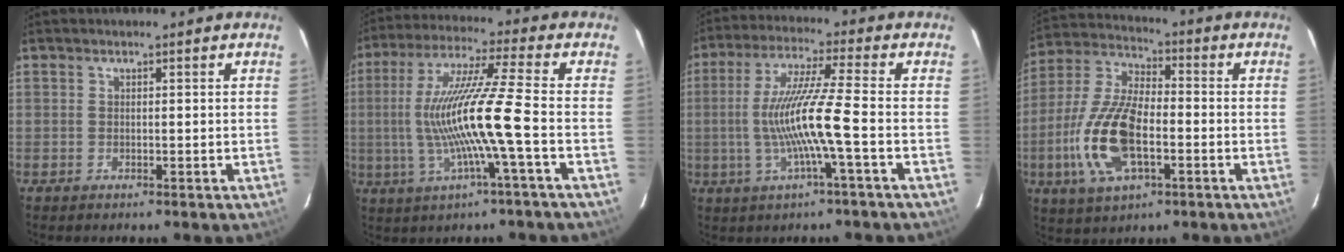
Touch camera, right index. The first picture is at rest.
{"total": 13.5, "force": [-2.8, -1.3, 13.1], "torque": [-0.248, -0.004, -0.045]}
{"total": 11.8, "force": [-2.6, -1.1, 11.5], "torque": [-0.218, -0.004, -0.044]}
{"total": 16.3, "force": [-4.4, 7.2, 13.9], "torque": [-0.306, -0.003, -0.084]}